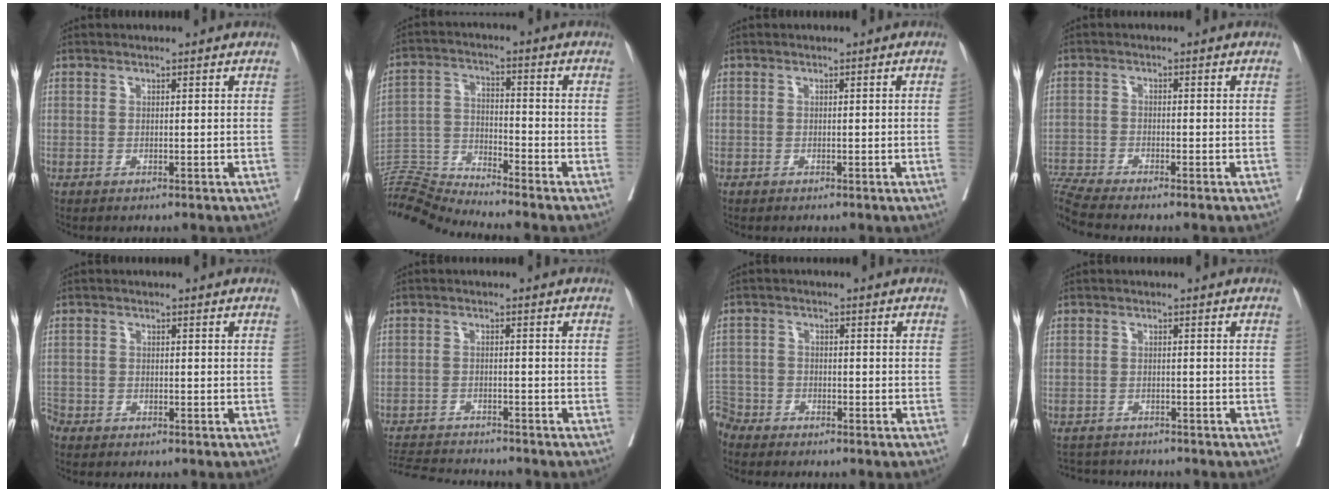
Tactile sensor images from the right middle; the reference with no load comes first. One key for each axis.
{"total": 12.2, "fx": -11.7, "fy": -2.5, "fz": 2.2, "tx": -0.045, "ty": 0.012, "tz": -0.222}
{"total": 0.8, "fx": -0.1, "fy": -0.2, "fz": 0.8, "tx": -0.009, "ty": -0.001, "tz": -0.001}
{"total": 12.2, "fx": -11.0, "fy": -1.9, "fz": 4.9, "tx": -0.099, "ty": -0.007, "tz": -0.196}
{"total": 2.9, "fx": -2.3, "fy": 1.7, "fz": 0.5, "tx": -0.014, "ty": 0.000, "tz": -0.046}
{"total": 8.4, "fx": -8.2, "fy": 0.4, "fz": 1.9, "tx": -0.035, "ty": -0.005, "tz": -0.134}
{"total": 4.5, "fx": -4.1, "fy": 1.7, "fz": -0.5, "tx": 0.013, "ty": -0.006, "tz": -0.086}
{"total": 6.8, "fx": -6.7, "fy": 1.1, "fz": 0.6, "tx": -0.015, "ty": 0.001, "tz": -0.103}